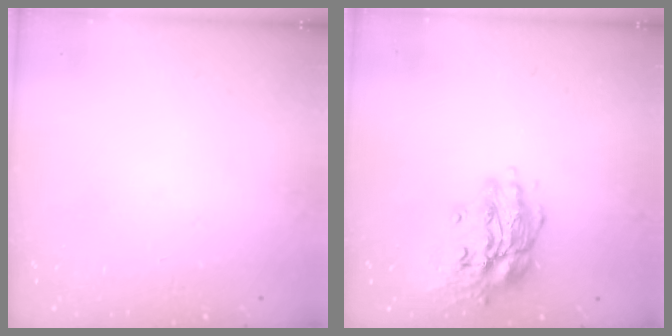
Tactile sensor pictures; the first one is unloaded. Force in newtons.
{"total": 15.0, "press": 14.7, "slide": 2.6}